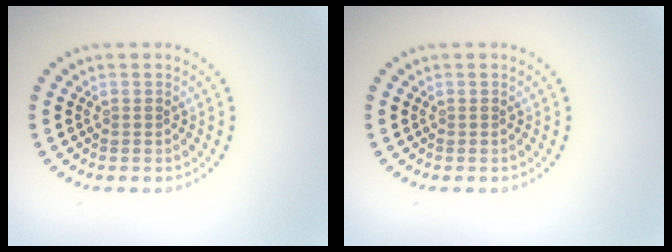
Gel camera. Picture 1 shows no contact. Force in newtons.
{"total": 0.0}